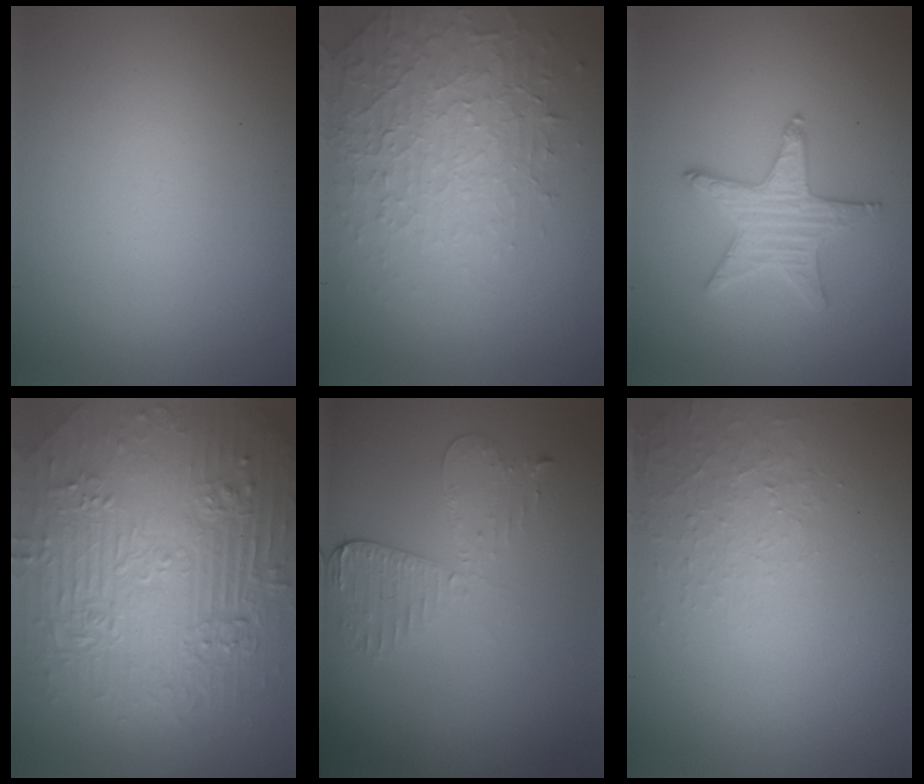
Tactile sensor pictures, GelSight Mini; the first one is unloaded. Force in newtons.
{"total": 4.5, "press": 3.3, "slide": 3.1}
{"total": 3.1, "press": 3.1, "slide": 0.4}
{"total": 11.0, "press": 7.3, "slide": 8.3}
{"total": 2.9, "press": 2.6, "slide": 1.4}
{"total": 1.3, "press": 0.4, "slide": 1.2}